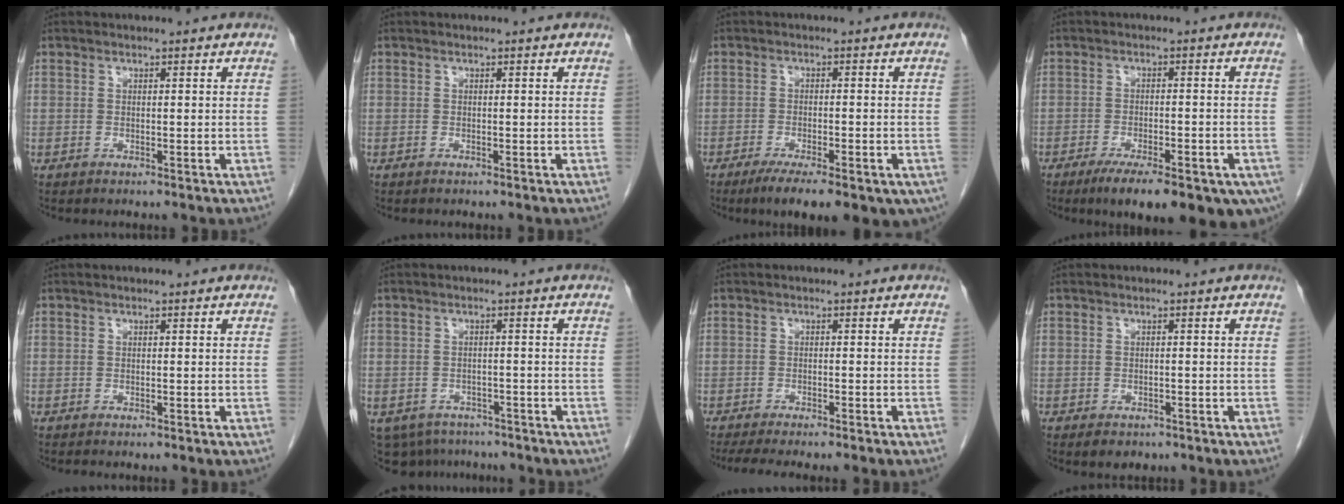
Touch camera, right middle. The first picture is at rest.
{"total": 0.0}
{"total": 13.6, "force": [-8.7, 4.2, 9.6], "torque": [-0.111, -0.012, -0.117]}
{"total": 16.7, "force": [-10.7, 5.0, 11.8], "torque": [-0.123, -0.016, -0.141]}
{"total": 0.0}
{"total": 8.3, "force": [-6.4, 5.0, 1.9], "torque": [-0.040, -0.002, -0.081]}
{"total": 7.5, "force": [-6.3, 0.5, 4.1], "torque": [-0.051, -0.012, -0.093]}
{"total": 2.8, "force": [-1.9, 1.6, 1.1], "torque": [-0.013, -0.001, -0.021]}